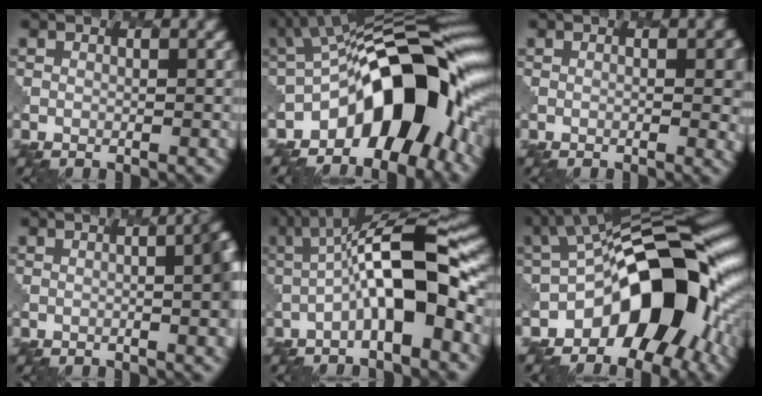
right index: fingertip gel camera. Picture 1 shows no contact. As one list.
[{"total": 14.2, "force": [-5.1, 6.6, 11.6], "torque": [-0.123, 0.020, -0.097]}, {"total": 2.6, "force": [0.0, 1.0, 2.4], "torque": [-0.020, -0.001, 0.003]}, {"total": 5.7, "force": [-0.1, 1.4, 5.5], "torque": [-0.050, 0.006, -0.002]}, {"total": 9.4, "force": [-1.3, 2.0, 9.1], "torque": [-0.151, 0.028, -0.034]}, {"total": 13.8, "force": [-4.3, 7.6, 10.6], "torque": [-0.107, 0.013, -0.086]}]